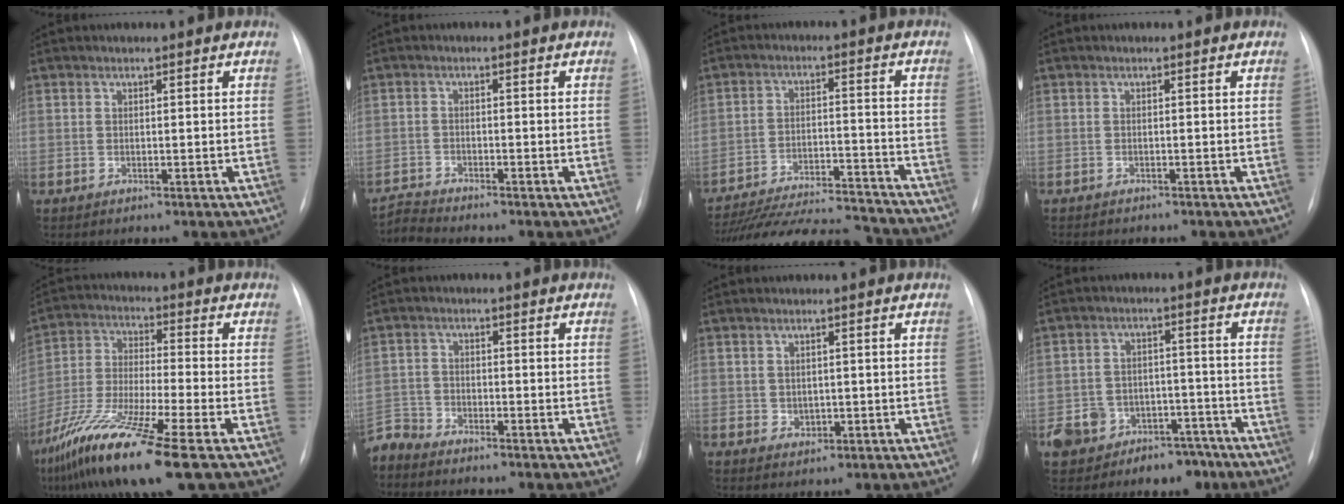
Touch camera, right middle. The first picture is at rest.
{"total": 2.9, "force": [-2.5, -1.0, -0.8], "torque": [0.013, -0.020, -0.050]}
{"total": 23.1, "force": [-21.4, 3.3, 8.0], "torque": [-0.139, -0.017, -0.305]}
{"total": 4.3, "force": [-3.7, 1.1, 1.8], "torque": [-0.022, -0.007, -0.042]}
{"total": 15.1, "force": [-9.1, 0.1, 12.1], "torque": [-0.259, -0.049, -0.170]}
{"total": 4.2, "force": [-4.1, 0.6, -0.5], "torque": [0.013, -0.009, -0.082]}
{"total": 1.7, "force": [0.0, 1.5, 0.8], "torque": [-0.013, 0.000, 0.007]}
{"total": 10.0, "force": [-6.3, 7.3, 2.4], "torque": [-0.038, 0.032, -0.087]}